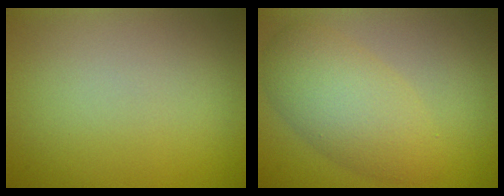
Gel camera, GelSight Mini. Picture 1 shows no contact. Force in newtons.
{"total": 5.4, "press": 5.4, "slide": 0.0}